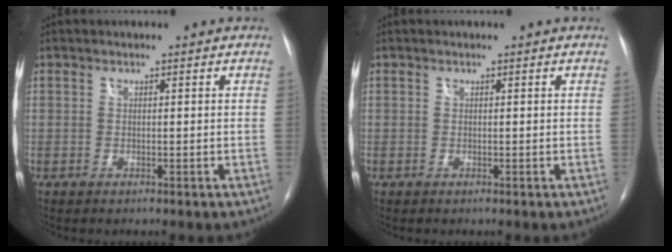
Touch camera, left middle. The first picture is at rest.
{"total": 0.0}